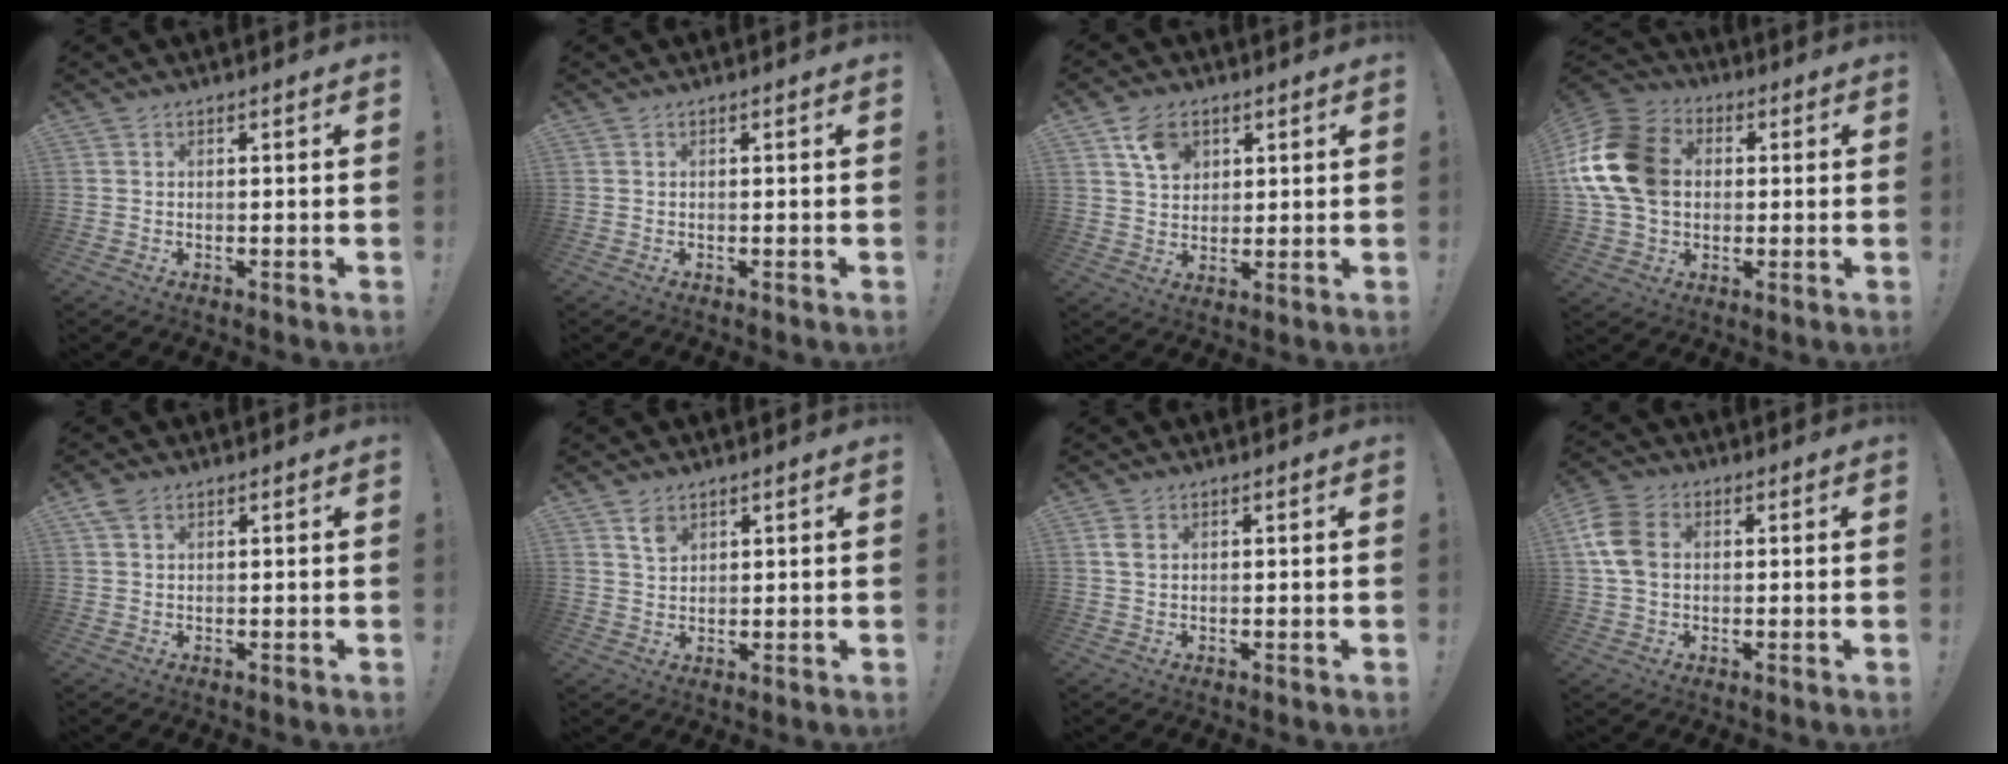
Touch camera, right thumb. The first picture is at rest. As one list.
[{"total": 0.0}, {"total": 8.0, "force": [4.1, 5.9, 3.5], "torque": [-0.053, -0.010, 0.078]}, {"total": 19.1, "force": [2.5, 14.6, 12.2], "torque": [-0.228, 0.012, 0.053]}, {"total": 3.3, "force": [1.7, 2.0, 2.0], "torque": [-0.031, -0.001, 0.033]}, {"total": 4.4, "force": [2.9, 2.9, 1.6], "torque": [-0.024, -0.015, 0.053]}, {"total": 2.5, "force": [0.9, 1.7, 1.5], "torque": [-0.026, 0.003, 0.016]}, {"total": 10.7, "force": [1.5, 7.9, 7.1], "torque": [-0.142, 0.008, 0.034]}]